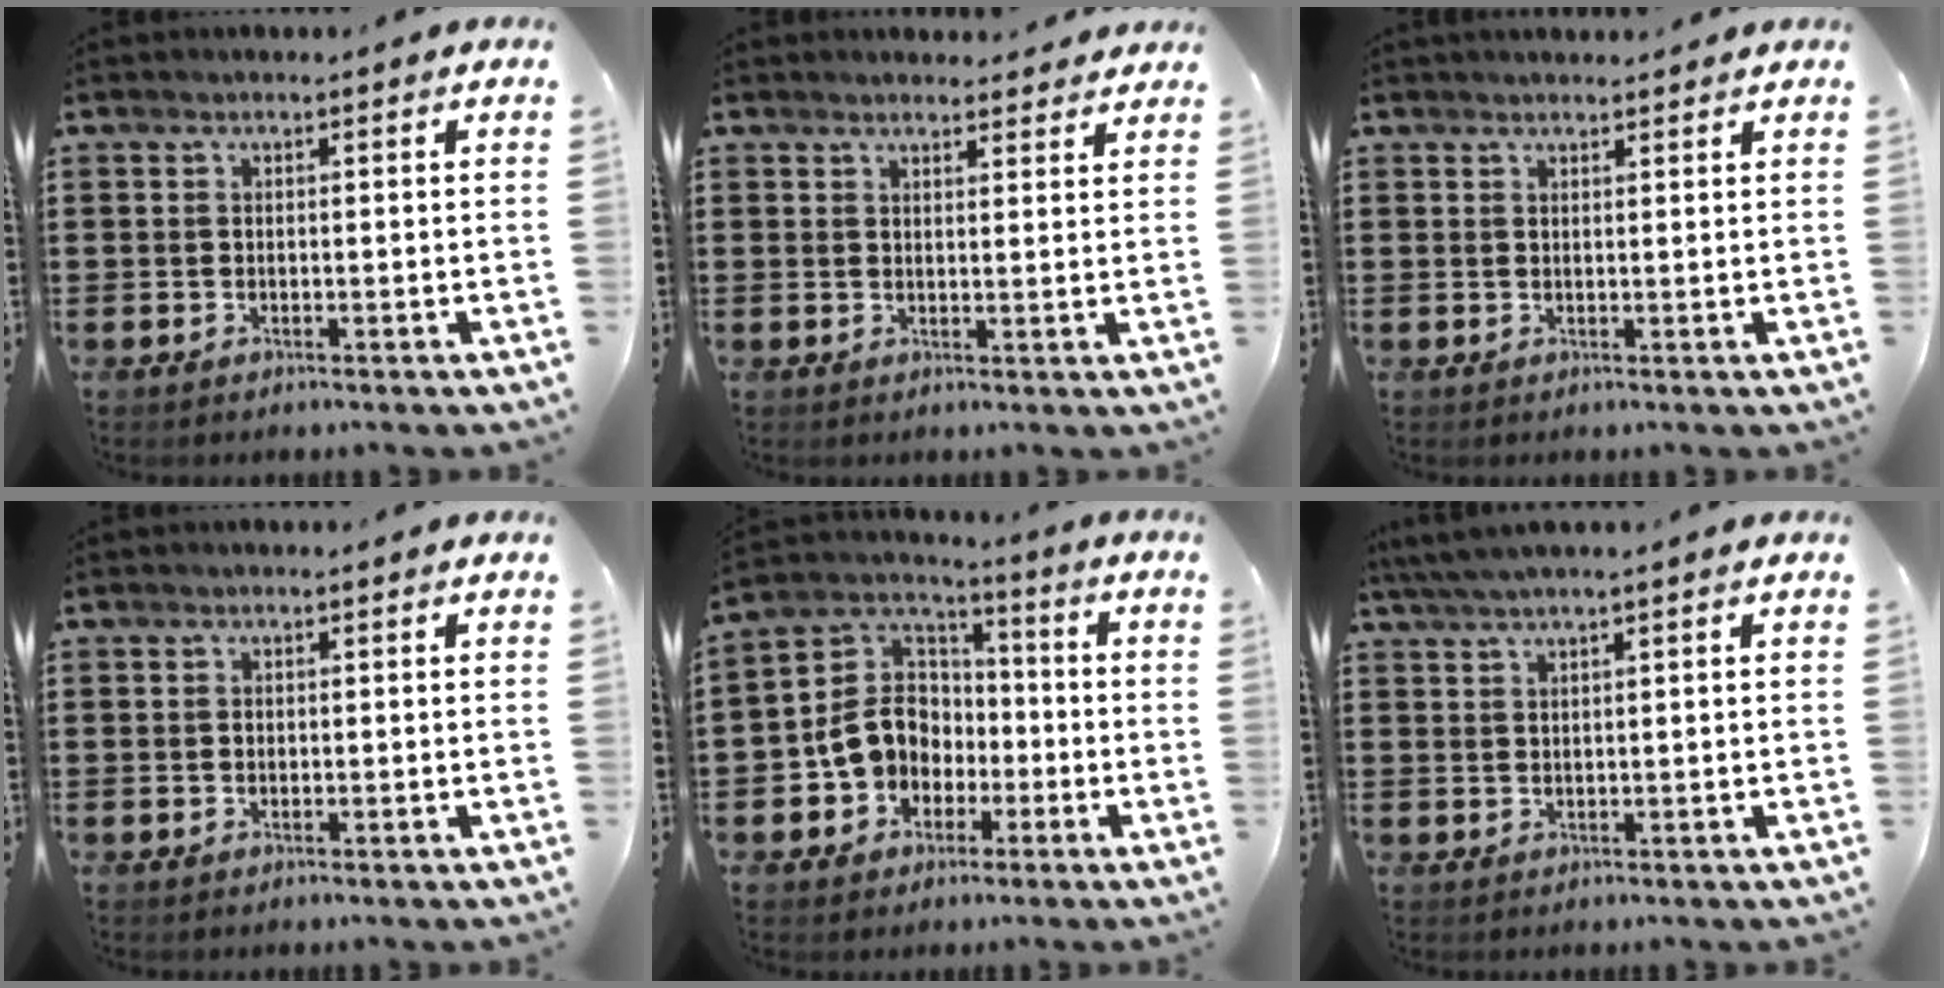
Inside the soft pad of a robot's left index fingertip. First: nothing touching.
{"total": 2.4, "force": [2.4, 0.4, 0.2], "torque": [-0.001, -0.005, 0.044]}
{"total": 1.2, "force": [1.2, 0.1, 0.1], "torque": [-0.004, 0.000, 0.024]}
{"total": 0.6, "force": [0.0, 0.5, 0.3], "torque": [-0.009, 0.002, 0.001]}
{"total": 9.5, "force": [-2.4, 8.5, 3.6], "torque": [-0.115, 0.021, -0.049]}
{"total": 2.0, "force": [1.2, -0.1, 1.7], "torque": [-0.032, 0.000, 0.022]}